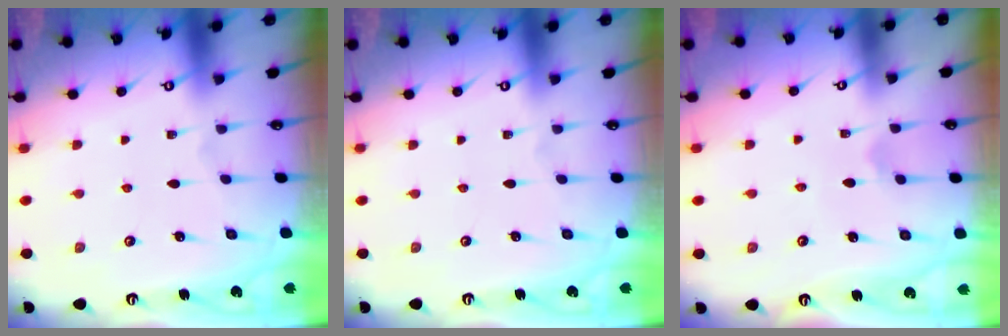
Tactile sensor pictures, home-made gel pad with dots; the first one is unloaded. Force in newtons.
{"total": 0.0}
{"total": 2.8, "press": 2.8, "slide": 0.6}